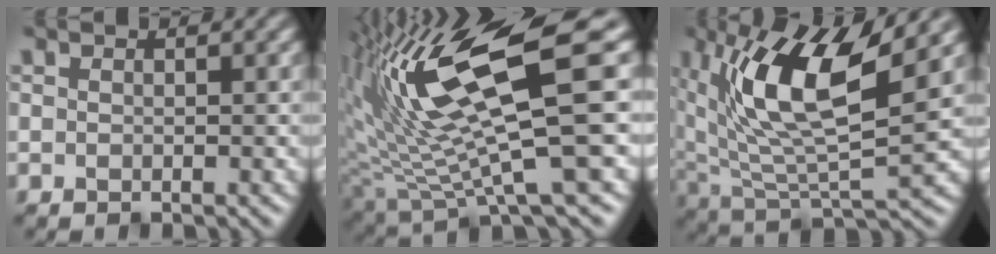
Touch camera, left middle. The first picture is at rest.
{"total": 13.5, "force": [4.0, 2.8, 12.6], "torque": [-0.220, 0.005, 0.078]}
{"total": 11.3, "force": [4.4, 4.1, 9.6], "torque": [-0.184, 0.005, 0.082]}